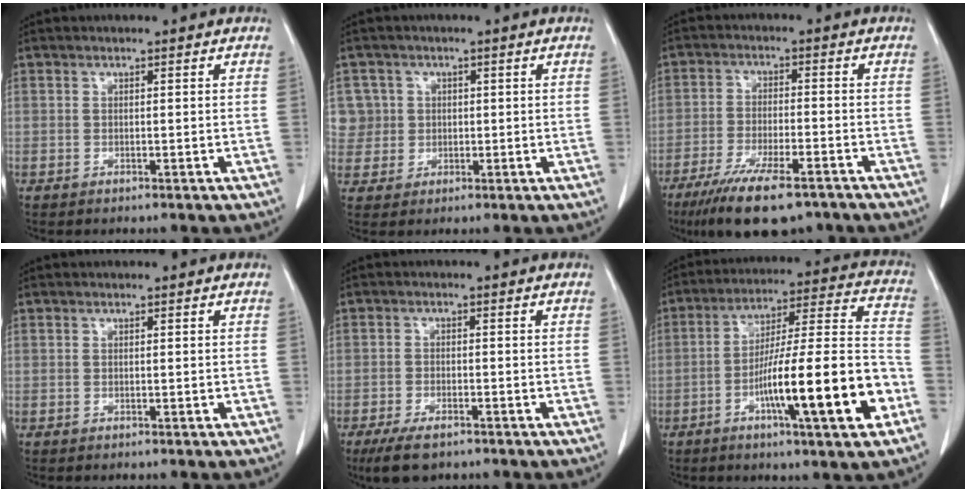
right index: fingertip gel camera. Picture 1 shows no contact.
{"total": 5.5, "force": [1.4, 5.4, -0.2], "torque": [0.020, 0.015, 0.031]}
{"total": 12.8, "force": [-9.3, 3.0, 8.3], "torque": [-0.142, -0.028, -0.152]}
{"total": 0.0}
{"total": 5.1, "force": [-3.7, 1.7, 3.0], "torque": [-0.058, -0.008, -0.063]}
{"total": 19.2, "force": [-6.9, 1.1, 17.9], "torque": [-0.269, 0.005, -0.108]}